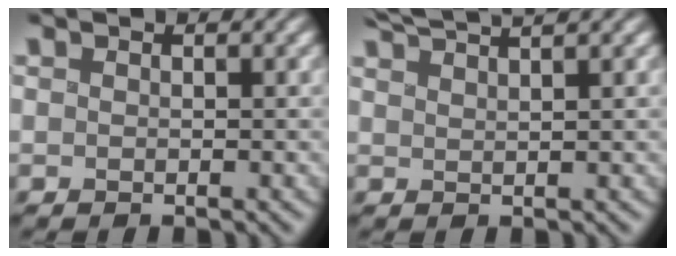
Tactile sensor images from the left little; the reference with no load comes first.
{"total": 3.5, "force": [3.2, -0.3, 1.3], "torque": [-0.031, 0.017, 0.058]}